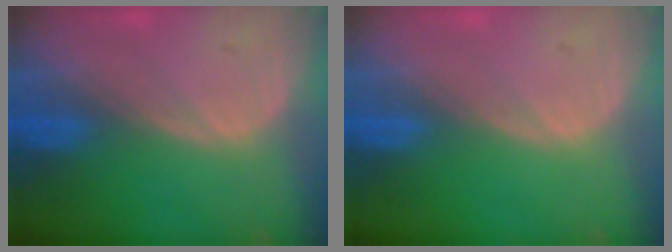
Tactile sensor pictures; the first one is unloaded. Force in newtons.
{"total": 0.0}